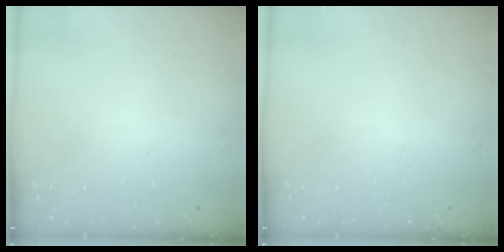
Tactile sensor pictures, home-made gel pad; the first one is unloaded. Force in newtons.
{"total": 0.0}